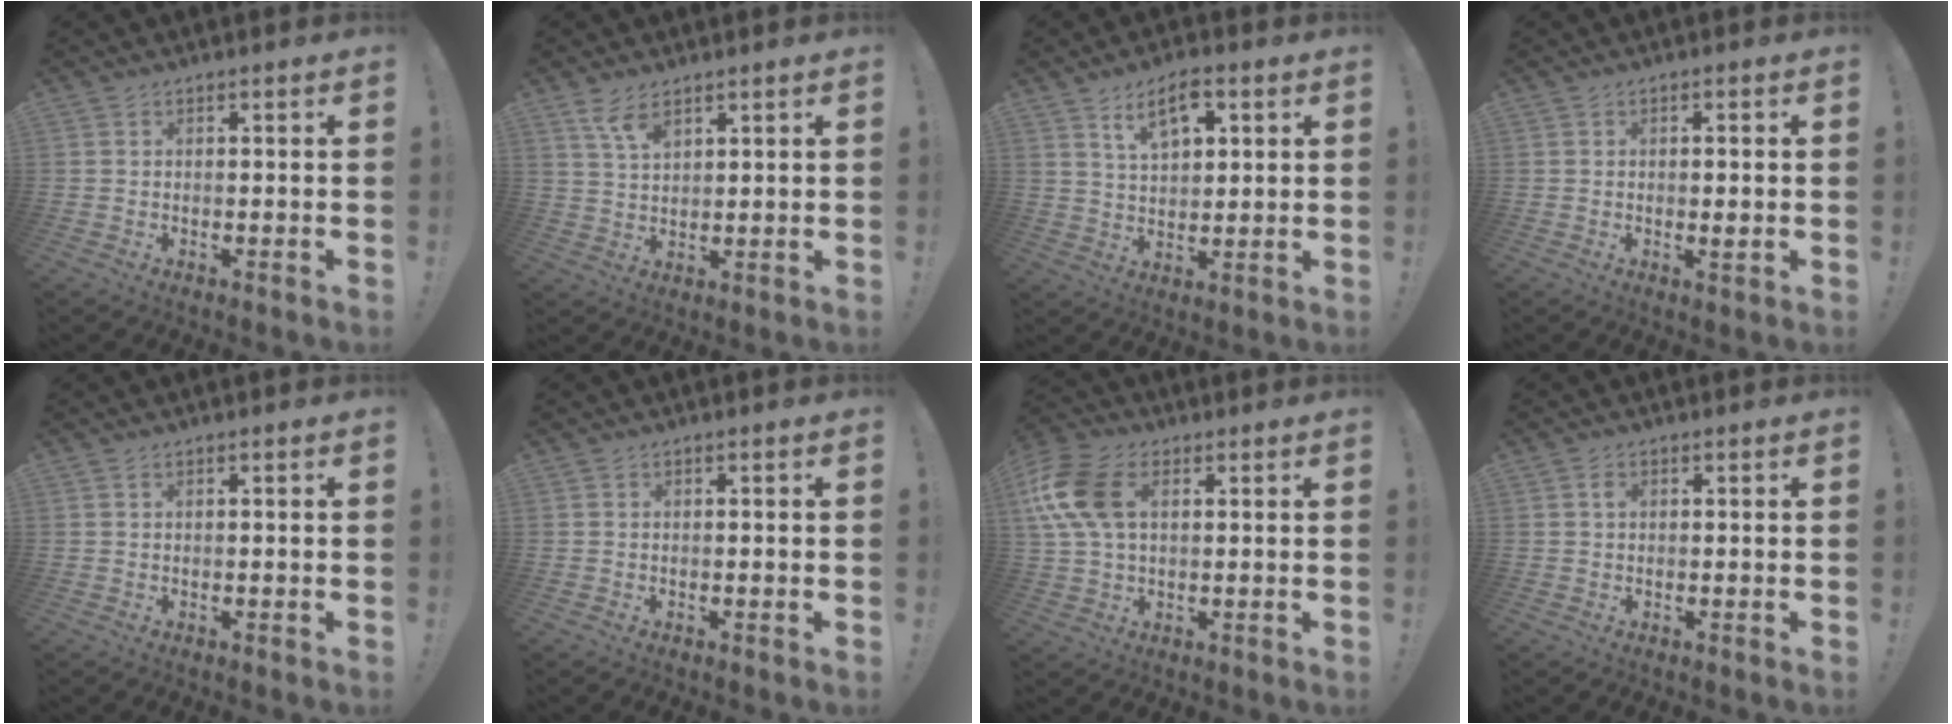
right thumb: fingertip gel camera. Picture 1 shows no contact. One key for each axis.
{"total": 6.0, "fx": 4.1, "fy": 2.3, "fz": 3.8, "tx": -0.067, "ty": -0.022, "tz": 0.074}
{"total": 9.3, "fx": 5.1, "fy": 4.5, "fz": 6.4, "tx": -0.093, "ty": -0.016, "tz": 0.088}
{"total": 2.0, "fx": -0.1, "fy": 0.4, "fz": 2.0, "tx": -0.020, "ty": -0.002, "tz": -0.006}
{"total": 0.0}
{"total": 0.5, "fx": -0.3, "fy": -0.1, "fz": 0.4, "tx": -0.007, "ty": -0.001, "tz": -0.006}
{"total": 15.0, "fx": 3.9, "fy": 9.3, "fz": 11.1, "tx": -0.234, "ty": 0.002, "tz": 0.076}
{"total": 1.2, "fx": 0.2, "fy": 0.8, "fz": 0.8, "tx": -0.009, "ty": 0.002, "tz": 0.001}